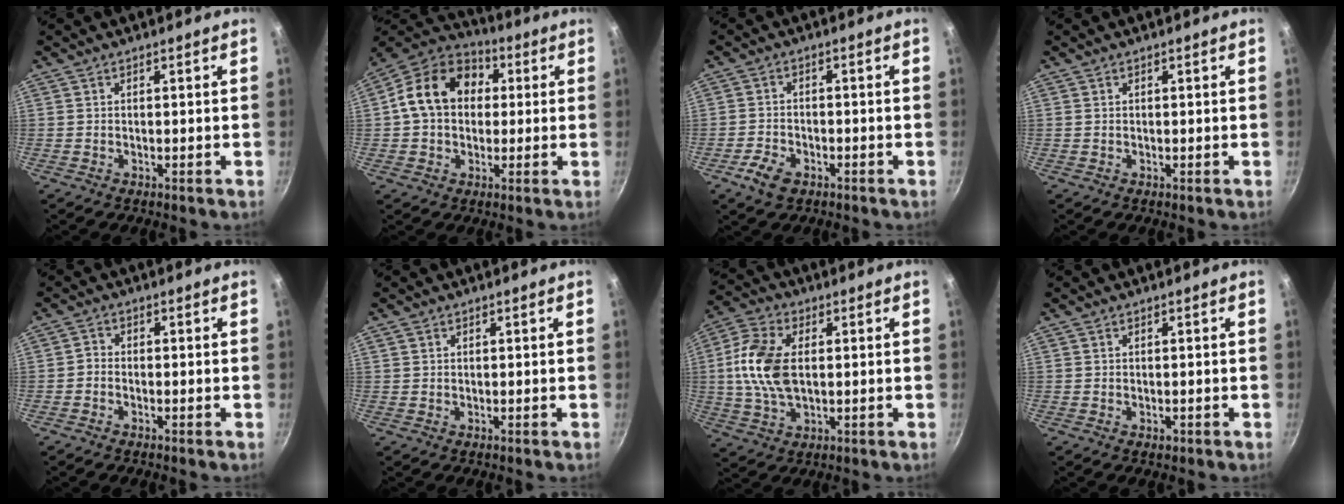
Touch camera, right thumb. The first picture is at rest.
{"total": 15.4, "force": [2.2, 12.0, 9.4], "torque": [-0.131, 0.032, 0.018]}
{"total": 5.3, "force": [-2.9, 3.1, 3.1], "torque": [-0.063, 0.017, -0.053]}
{"total": 0.0}
{"total": 1.5, "force": [-1.1, 0.8, 0.6], "torque": [-0.015, 0.013, -0.026]}
{"total": 0.7, "force": [0.4, 0.5, 0.2], "torque": [-0.002, 0.001, 0.006]}
{"total": 12.3, "force": [0.9, 7.2, 9.9], "torque": [-0.194, 0.011, 0.009]}
{"total": 0.8, "force": [-0.2, 0.5, 0.6], "torque": [-0.005, 0.001, -0.003]}